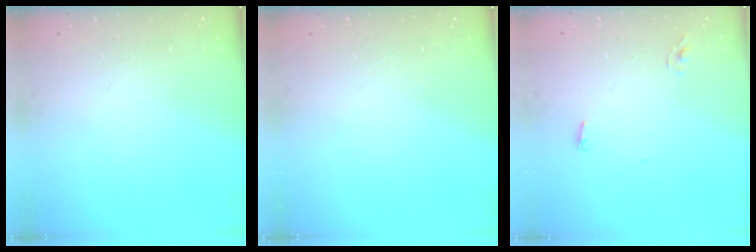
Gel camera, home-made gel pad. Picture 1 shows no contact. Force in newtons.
{"total": 0.0}
{"total": 3.6, "press": 3.2, "slide": 1.6}